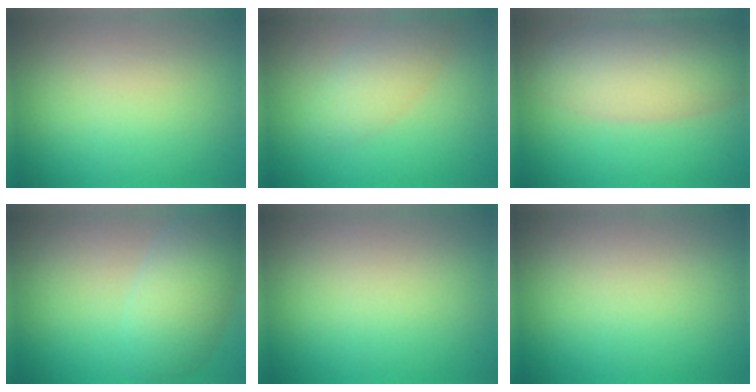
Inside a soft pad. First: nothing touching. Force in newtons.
{"total": 2.9, "press": 2.9, "slide": 0.1}
{"total": 6.8, "press": 6.8, "slide": 0.5}
{"total": 5.0, "press": 5.0, "slide": 0.4}
{"total": 0.0}
{"total": 0.0}